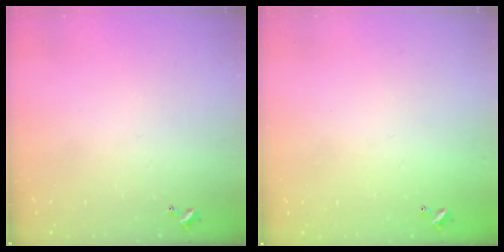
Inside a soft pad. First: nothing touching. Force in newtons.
{"total": 2.8, "press": 2.8, "slide": 0.1}